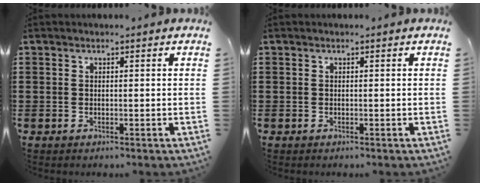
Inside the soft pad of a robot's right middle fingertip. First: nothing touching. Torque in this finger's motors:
{"motor_torque": [-0.55, -0.60, 0.31, 0.06]}